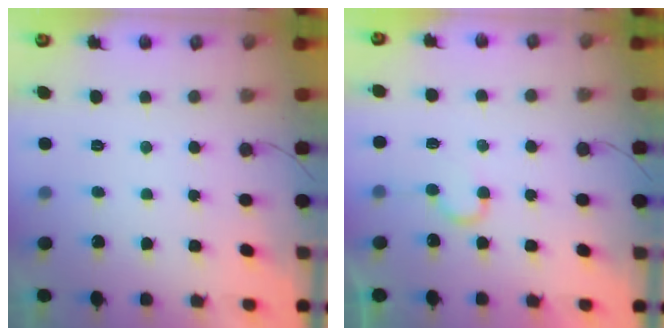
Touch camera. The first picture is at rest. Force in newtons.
{"total": 4.6, "press": 4.5, "slide": 0.5}